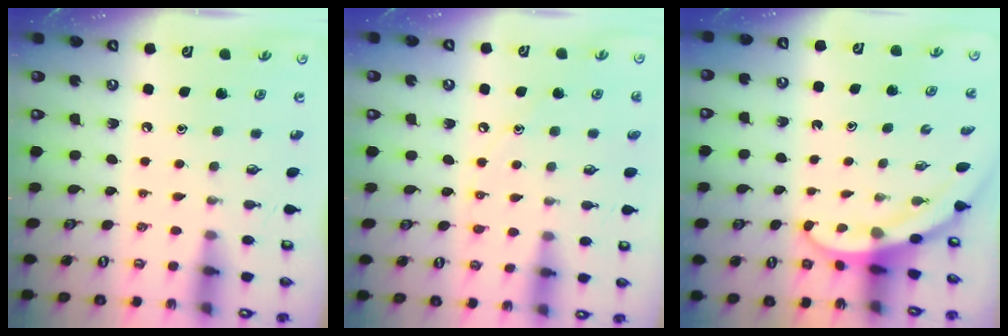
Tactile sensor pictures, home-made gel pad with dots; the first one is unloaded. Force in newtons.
{"total": 5.4, "press": 5.3, "slide": 0.6}
{"total": 3.2, "press": 3.2, "slide": 0.2}